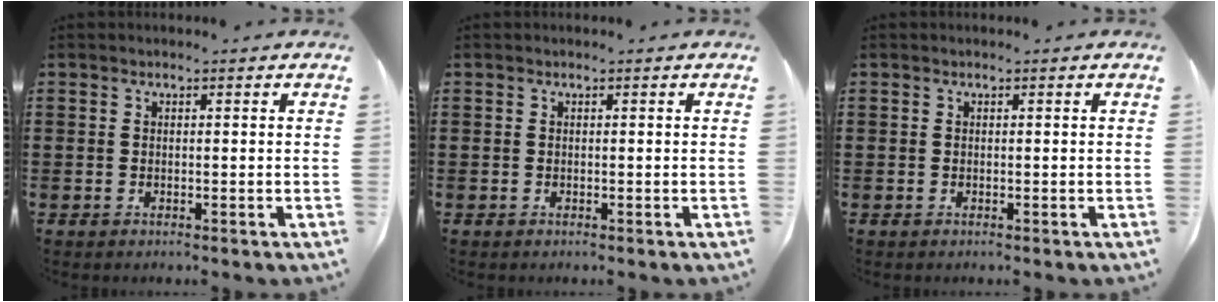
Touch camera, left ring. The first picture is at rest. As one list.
[{"total": 0.0}, {"total": 0.0}]